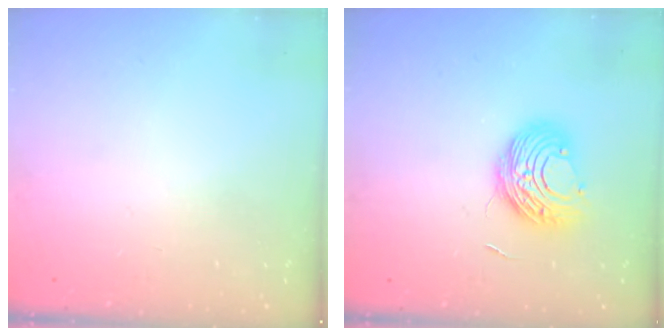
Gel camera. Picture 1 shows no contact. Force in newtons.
{"total": 10.4, "press": 10.3, "slide": 1.0}